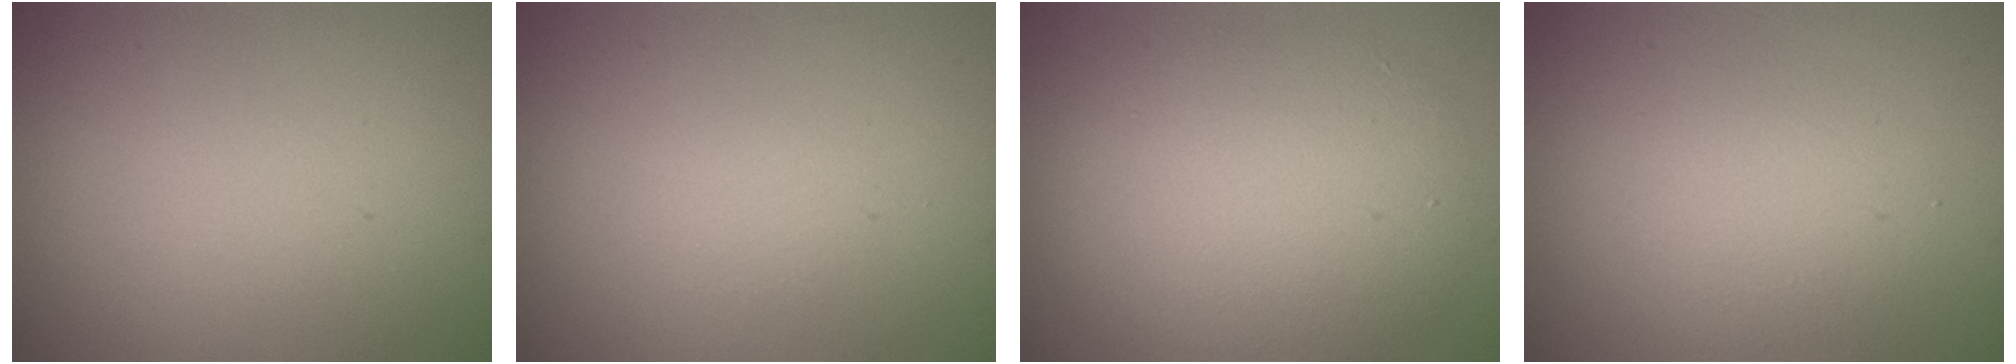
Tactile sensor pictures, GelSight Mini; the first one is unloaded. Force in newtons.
{"total": 0.7, "press": 0.7, "slide": 0.1}
{"total": 6.9, "press": 6.9, "slide": 0.5}
{"total": 2.8, "press": 2.8, "slide": 0.1}